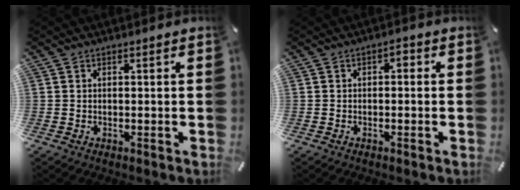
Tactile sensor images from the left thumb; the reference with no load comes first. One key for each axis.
{"total": 1.4, "fx": -0.8, "fy": 0.8, "fz": 0.9, "tx": -0.018, "ty": 0.009, "tz": -0.019}